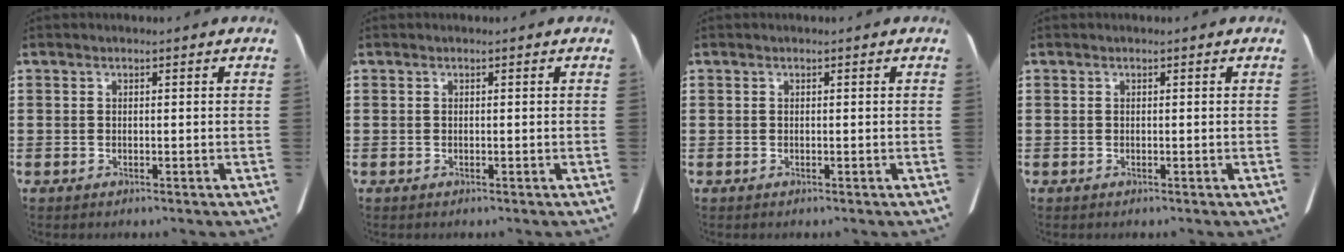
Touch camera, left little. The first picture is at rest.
{"total": 0.0}
{"total": 0.0}
{"total": 0.0}